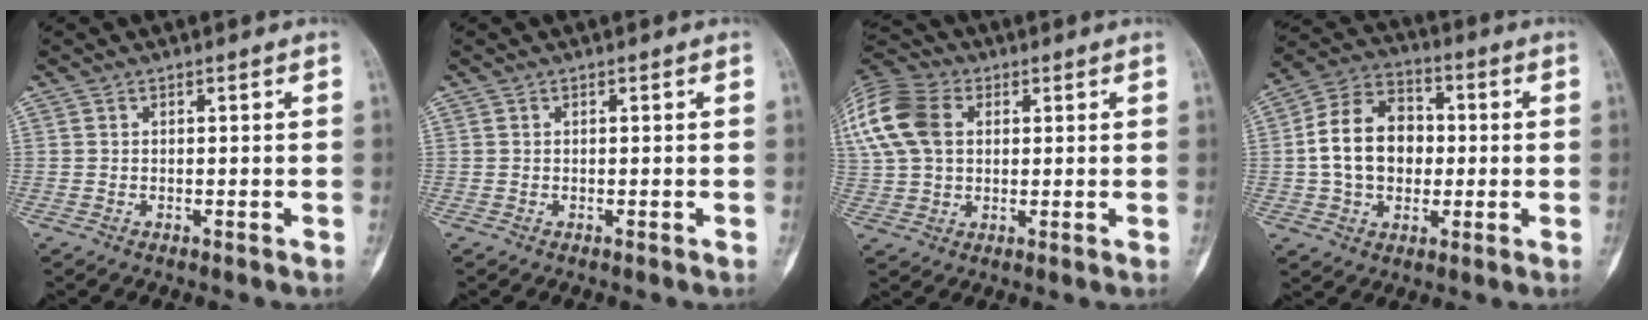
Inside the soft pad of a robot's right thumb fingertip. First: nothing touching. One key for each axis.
{"total": 0.0}
{"total": 20.3, "fx": 5.7, "fy": 14.7, "fz": 12.7, "tx": -0.312, "ty": 0.044, "tz": 0.107}
{"total": 14.3, "fx": 0.0, "fy": 10.7, "fz": 9.5, "tx": -0.140, "ty": 0.027, "tz": -0.005}